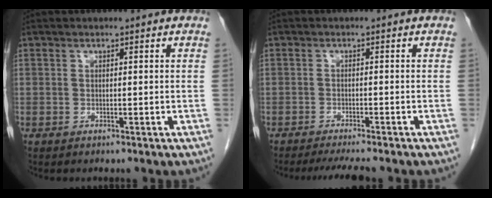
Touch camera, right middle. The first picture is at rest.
{"total": 5.1, "force": [-4.5, 0.0, 2.5], "torque": [-0.034, -0.014, -0.070]}